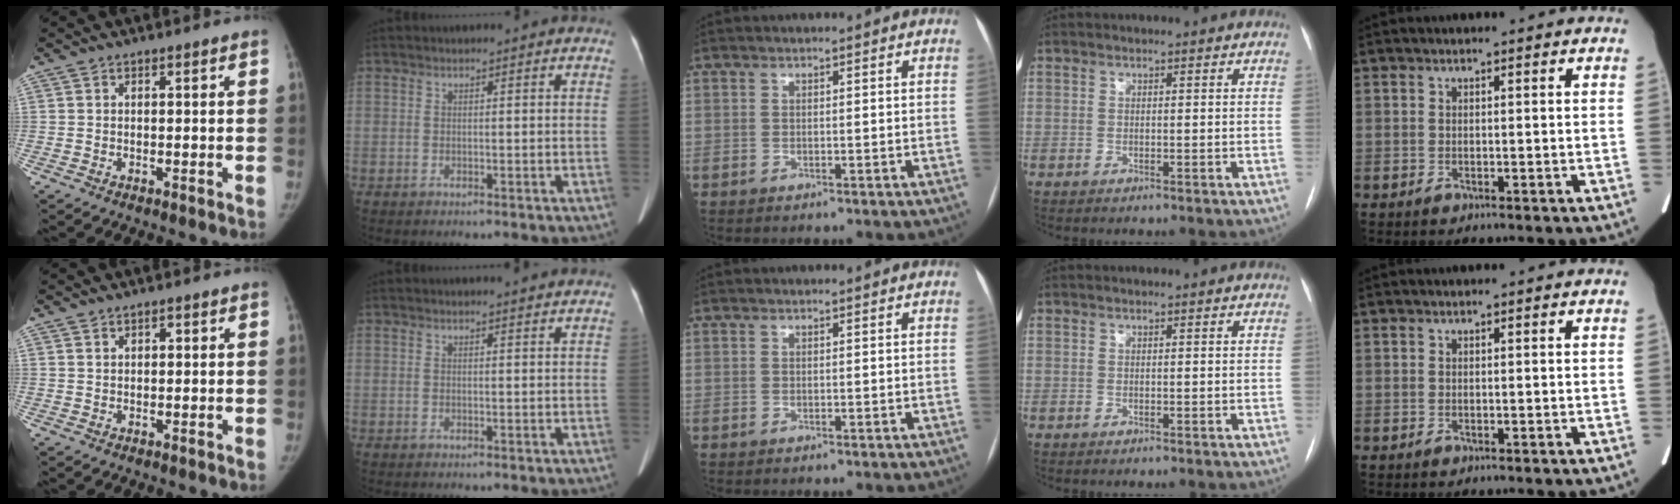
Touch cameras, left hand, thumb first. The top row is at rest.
{"thumb": {"total": 1.2, "force": [0.6, 0.7, 0.7], "torque": [-0.006, -0.001, 0.009]}, "index": {"total": 2.3, "force": [2.2, -0.1, 0.7], "torque": [-0.011, 0.003, 0.026]}}